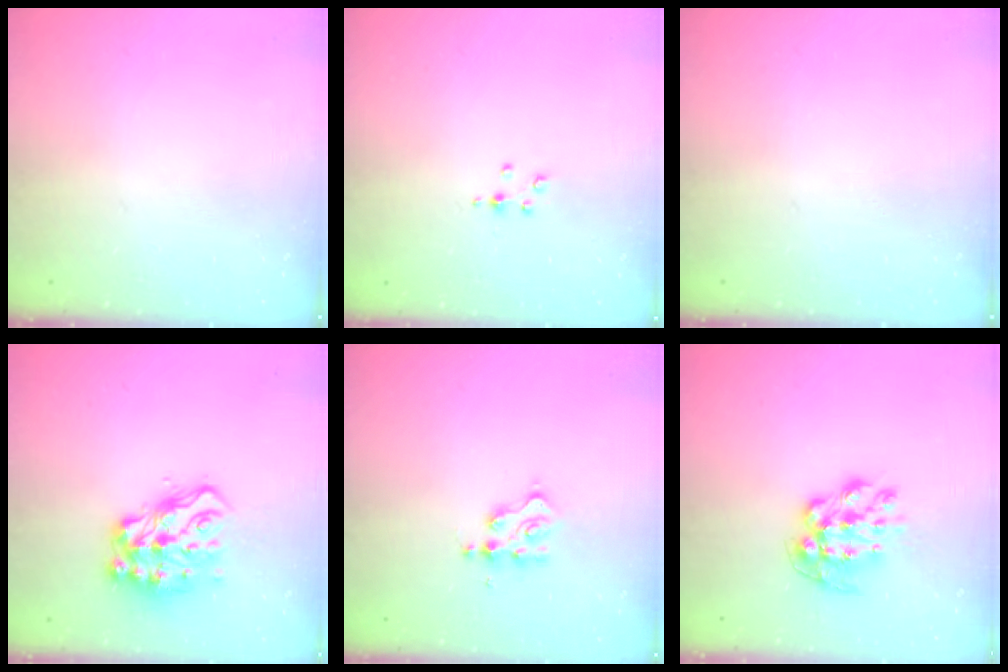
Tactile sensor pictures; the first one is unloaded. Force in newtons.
{"total": 3.0, "press": 3.0, "slide": 0.3}
{"total": 0.0}
{"total": 14.2, "press": 14.1, "slide": 0.9}
{"total": 2.7, "press": 2.6, "slide": 0.4}
{"total": 9.5, "press": 9.4, "slide": 0.9}